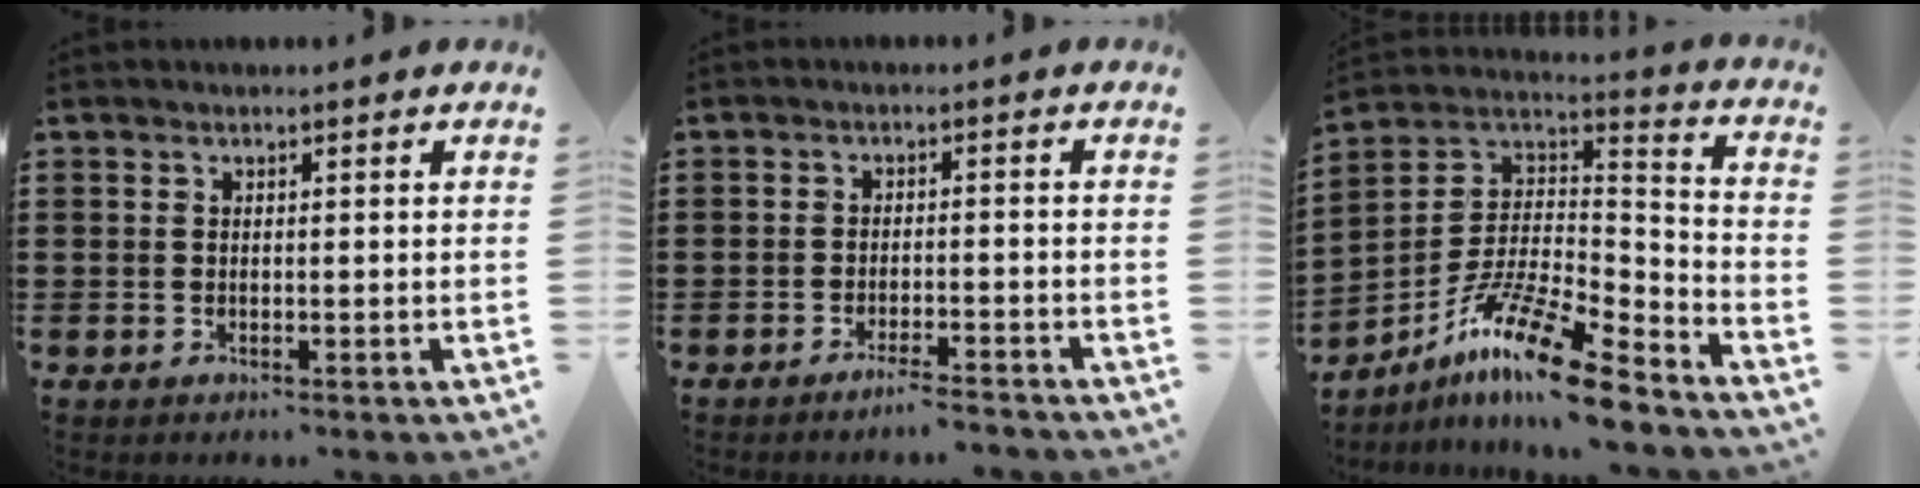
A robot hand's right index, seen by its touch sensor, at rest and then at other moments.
{"total": 2.8, "force": [-2.5, 0.0, 1.2], "torque": [-0.021, 0.002, -0.049]}
{"total": 13.7, "force": [-10.2, 2.1, 8.9], "torque": [-0.173, 0.016, -0.197]}